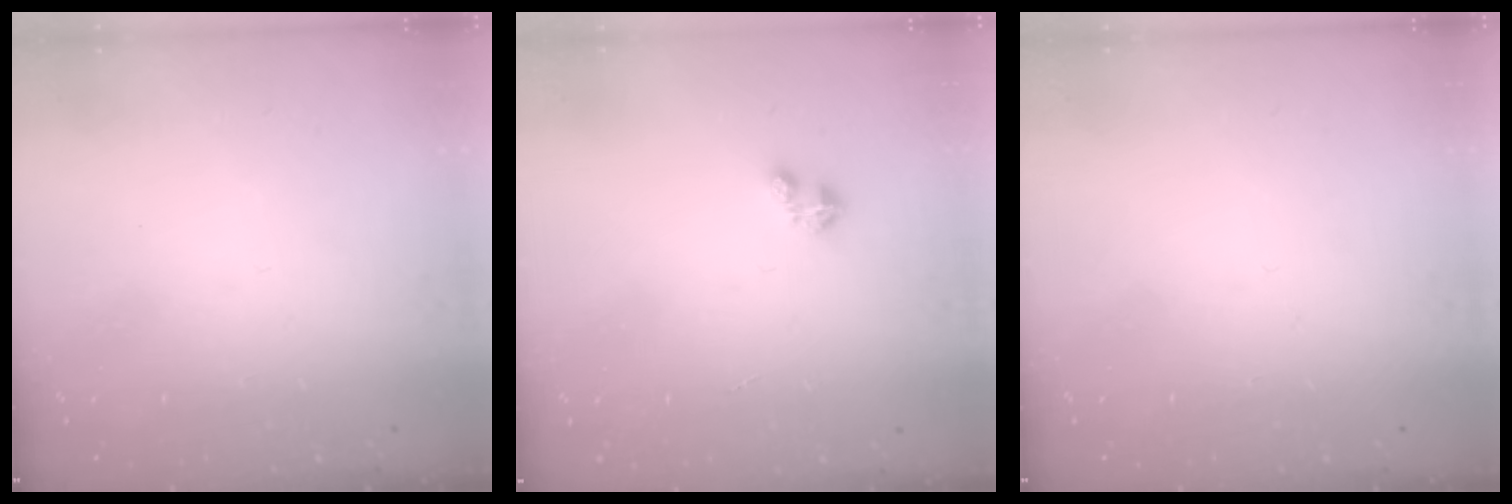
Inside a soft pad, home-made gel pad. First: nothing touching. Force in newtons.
{"total": 1.6, "press": 1.6, "slide": 0.3}
{"total": 0.0}